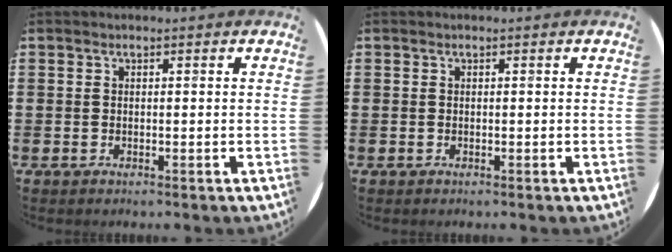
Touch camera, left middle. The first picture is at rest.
{"total": 0.0}